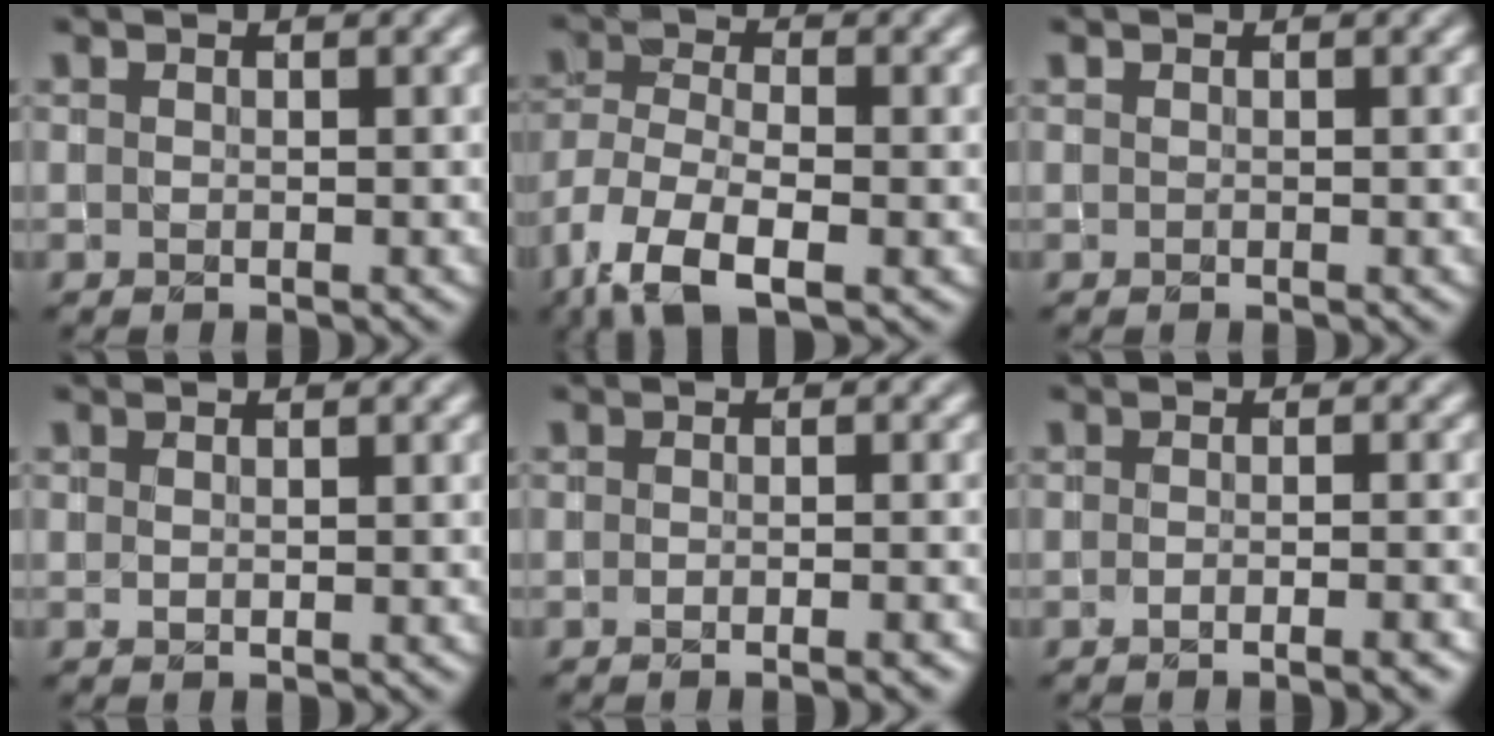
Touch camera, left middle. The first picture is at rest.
{"total": 8.3, "force": [-4.5, 3.5, 6.1], "torque": [-0.129, -0.011, -0.092]}
{"total": 0.0}
{"total": 0.5, "force": [0.3, 0.2, 0.3], "torque": [-0.009, 0.001, 0.006]}
{"total": 1.9, "force": [-0.9, 0.6, 1.5], "torque": [-0.009, 0.001, -0.016]}
{"total": 2.7, "force": [-1.4, 0.8, 2.2], "torque": [-0.018, 0.004, -0.020]}